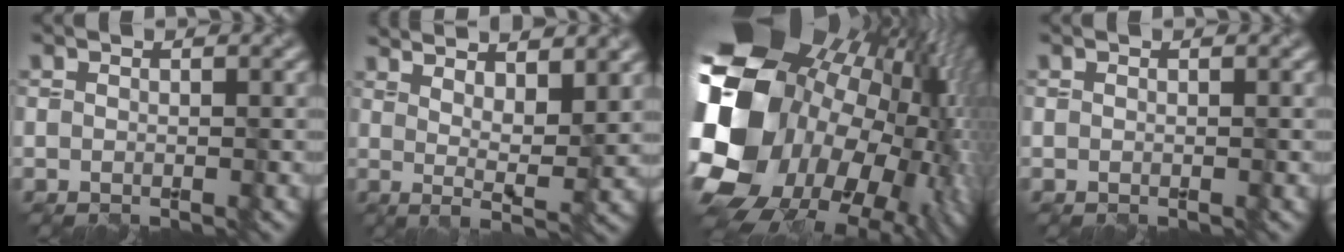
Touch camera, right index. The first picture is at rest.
{"total": 6.4, "force": [3.7, 1.3, 5.1], "torque": [-0.057, 0.003, 0.053]}
{"total": 21.9, "force": [-1.5, 17.5, 13.1], "torque": [-0.256, -0.037, -0.034]}
{"total": 0.0}